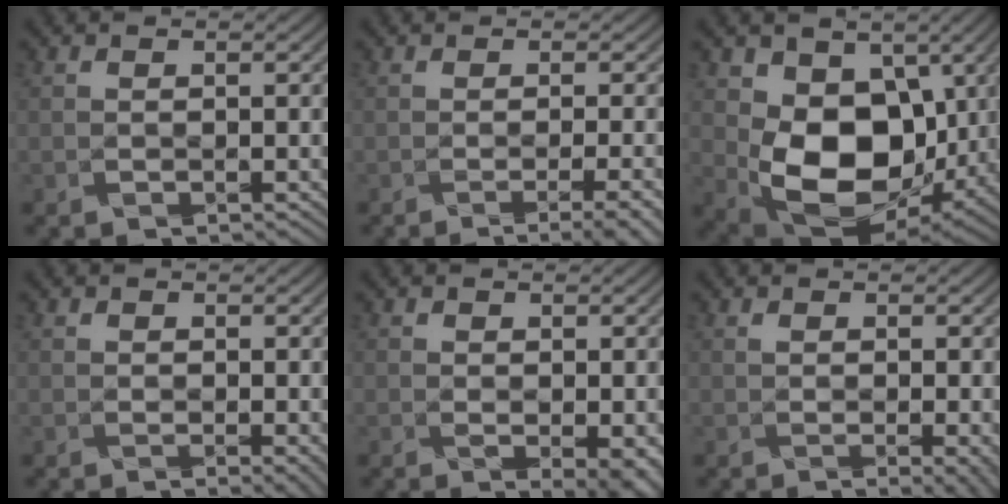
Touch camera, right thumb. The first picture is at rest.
{"total": 4.5, "force": [-2.3, 0.9, 3.8], "torque": [-0.038, 0.005, -0.018]}
{"total": 12.6, "force": [0.7, 8.6, 9.1], "torque": [-0.186, -0.025, 0.020]}
{"total": 2.1, "force": [0.6, 1.3, 1.5], "torque": [-0.026, -0.003, 0.011]}
{"total": 3.6, "force": [0.2, 2.3, 2.8], "torque": [-0.042, -0.005, 0.006]}
{"total": 2.7, "force": [0.3, 1.2, 2.4], "torque": [-0.031, -0.001, 0.008]}